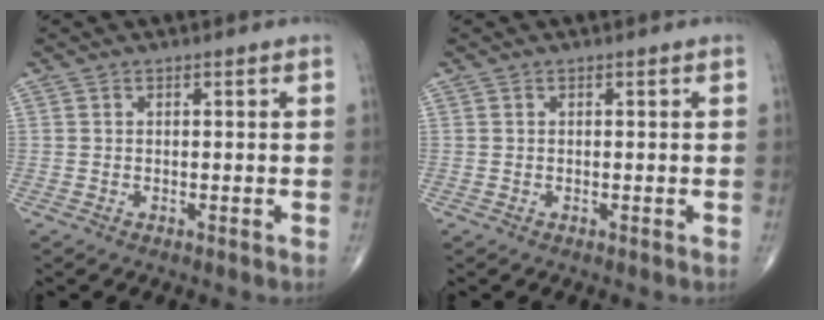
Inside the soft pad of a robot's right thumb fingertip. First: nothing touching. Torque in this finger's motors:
{"motor_torque": [0.03, 0.02, 0.00, 0.00, 0.00]}